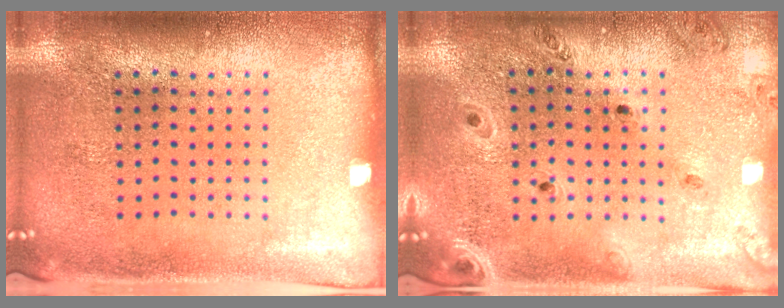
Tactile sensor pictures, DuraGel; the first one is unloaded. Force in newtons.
{"total": 0.6, "press": 0.6, "slide": 0.1}